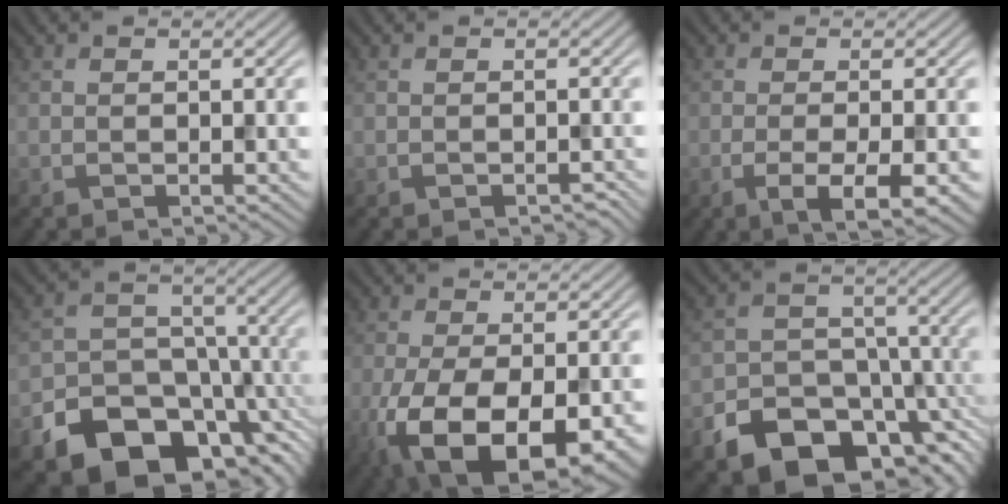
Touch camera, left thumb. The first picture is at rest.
{"total": 0.6, "force": [-0.5, -0.1, -0.2], "torque": [0.002, 0.001, -0.007]}
{"total": 5.1, "force": [-2.3, 1.0, 4.4], "torque": [-0.083, 0.000, -0.038]}
{"total": 18.1, "force": [-10.2, 12.7, 7.9], "torque": [-0.134, -0.048, -0.167]}
{"total": 13.7, "force": [-5.4, 7.0, 10.5], "torque": [-0.221, -0.055, -0.067]}
{"total": 16.2, "force": [-9.8, 10.7, 7.2], "torque": [-0.130, -0.036, -0.160]}